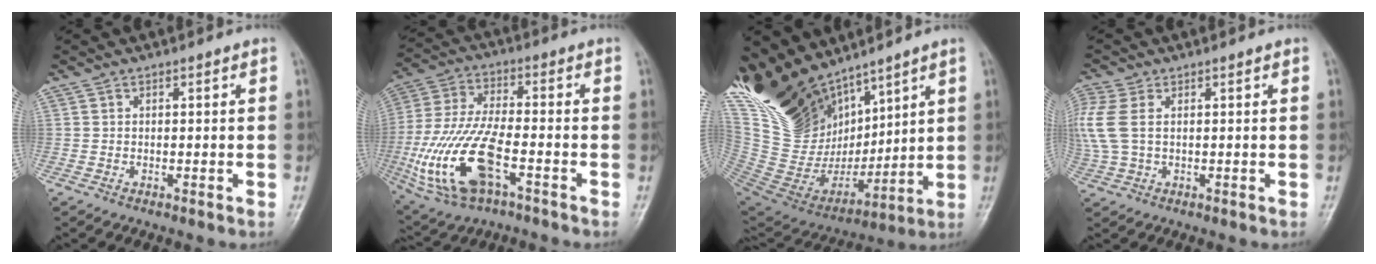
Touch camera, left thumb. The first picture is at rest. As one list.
[{"total": 18.4, "force": [-6.2, 8.1, 15.3], "torque": [-0.338, 0.014, -0.106]}, {"total": 29.0, "force": [19.9, 14.3, 15.5], "torque": [-0.293, -0.052, 0.387]}, {"total": 8.7, "force": [1.7, 5.4, 6.6], "torque": [-0.187, 0.015, 0.041]}]